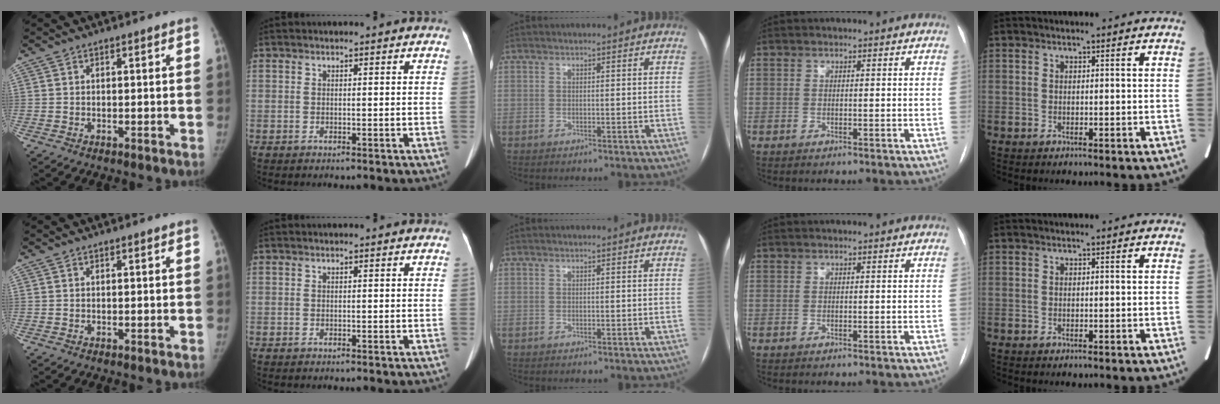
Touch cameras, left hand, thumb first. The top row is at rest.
{}